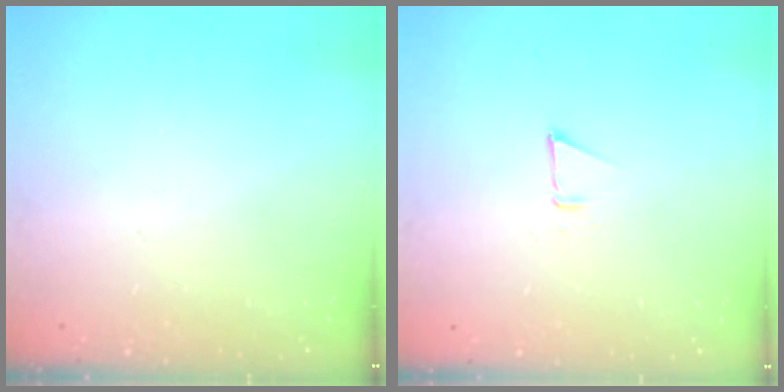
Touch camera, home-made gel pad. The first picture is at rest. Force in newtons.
{"total": 2.6, "press": 2.5, "slide": 0.8}